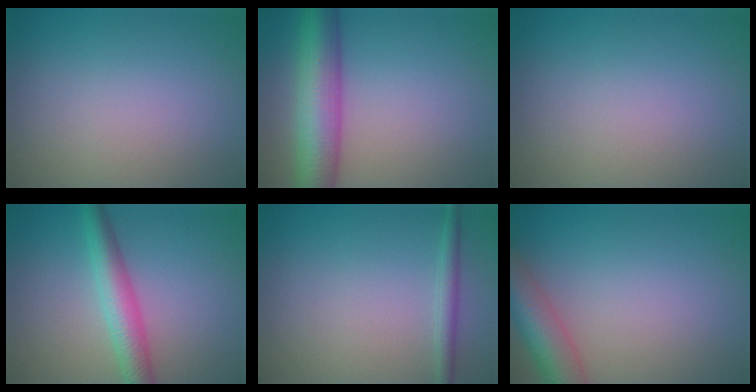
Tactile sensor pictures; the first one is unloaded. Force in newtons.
{"total": 8.2, "press": 8.2, "slide": 0.2}
{"total": 0.0}
{"total": 4.2, "press": 4.2, "slide": 0.1}
{"total": 1.7, "press": 1.7, "slide": 0.0}
{"total": 5.5, "press": 5.5, "slide": 0.2}